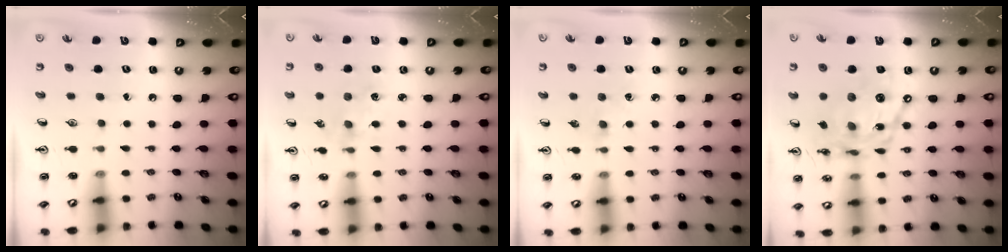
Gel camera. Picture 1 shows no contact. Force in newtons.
{"total": 2.0, "press": 2.0, "slide": 0.4}
{"total": 4.6, "press": 4.6, "slide": 0.5}
{"total": 17.3, "press": 17.2, "slide": 1.4}